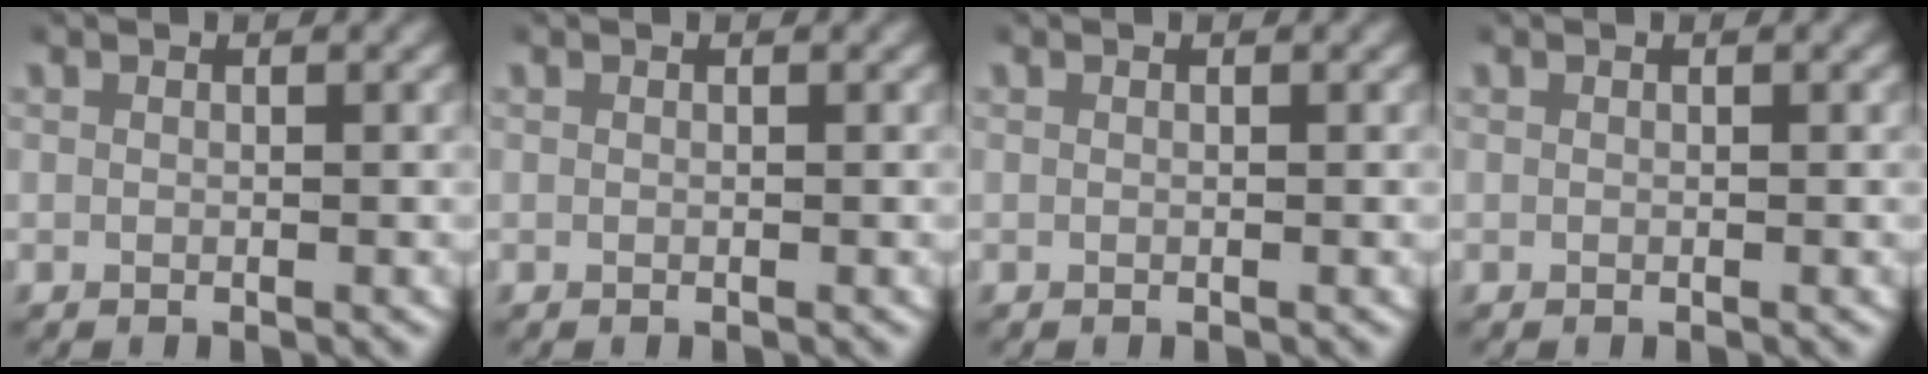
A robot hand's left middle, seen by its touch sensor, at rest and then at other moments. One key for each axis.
{"total": 0.0}
{"total": 0.0}
{"total": 0.0}